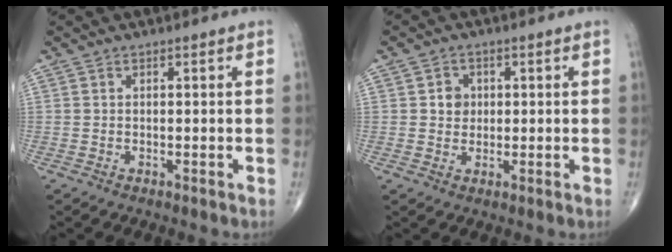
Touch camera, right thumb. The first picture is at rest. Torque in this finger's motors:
{"motor_torque": [-0.23, 0.42, 0.24, 0.17, 0.00]}